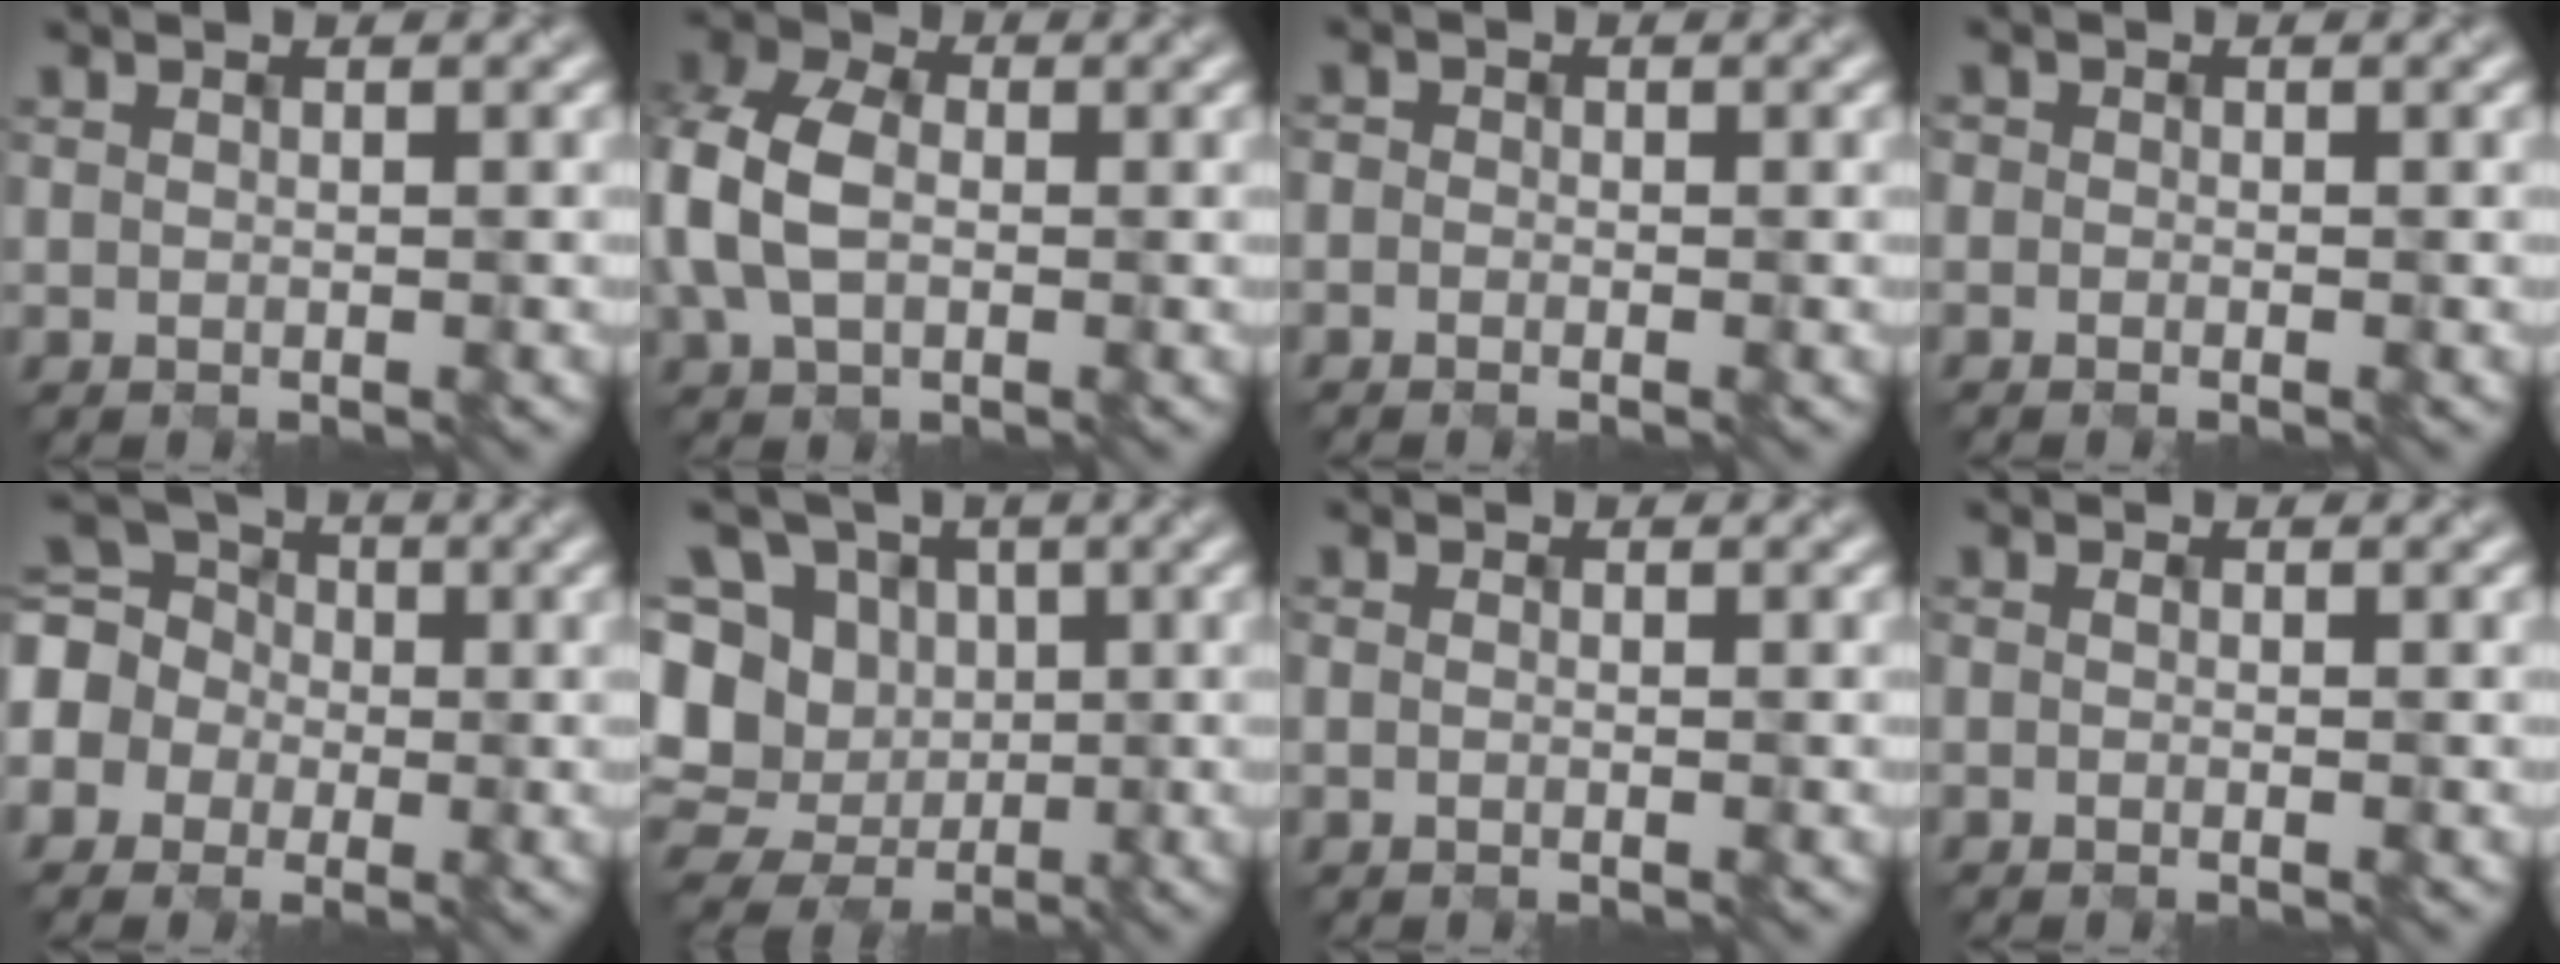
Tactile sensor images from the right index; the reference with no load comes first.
{"total": 6.0, "force": [-1.5, 4.3, 3.9], "torque": [-0.126, 0.001, -0.014]}
{"total": 1.8, "force": [-1.3, -0.6, -1.0], "torque": [0.006, -0.009, -0.002]}
{"total": 1.8, "force": [-1.1, -0.8, -1.1], "torque": [0.005, -0.009, 0.003]}
{"total": 5.0, "force": [-1.8, 4.5, 0.7], "torque": [-0.047, 0.008, -0.037]}
{"total": 12.2, "force": [-0.2, 11.1, 5.2], "torque": [-0.143, 0.032, -0.010]}
{"total": 1.6, "force": [-1.1, -0.8, -0.9], "torque": [0.002, -0.009, 0.001]}
{"total": 1.5, "force": [-1.2, -0.7, -0.6], "torque": [0.000, -0.005, -0.004]}